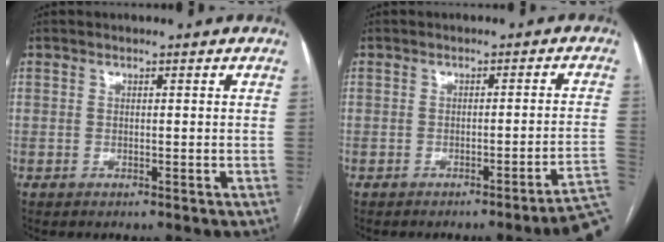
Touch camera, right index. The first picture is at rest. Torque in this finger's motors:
{"motor_torque": [0.66, -0.68, 0.05, 0.03]}